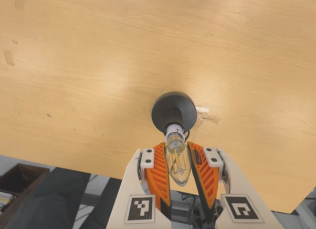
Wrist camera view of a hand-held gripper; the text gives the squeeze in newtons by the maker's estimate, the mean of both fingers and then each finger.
{"total": 12.7, "left": 12.5, "right": 12.9}